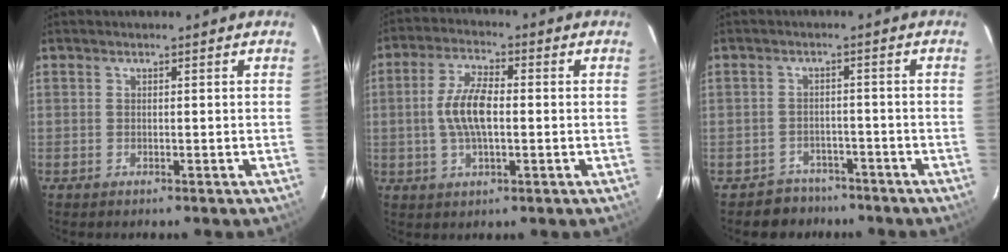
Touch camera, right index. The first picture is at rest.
{"total": 7.8, "force": [-0.5, 2.9, 7.2], "torque": [-0.146, 0.008, -0.010]}
{"total": 5.1, "force": [-3.8, 3.4, -0.6], "torque": [0.002, 0.026, -0.057]}